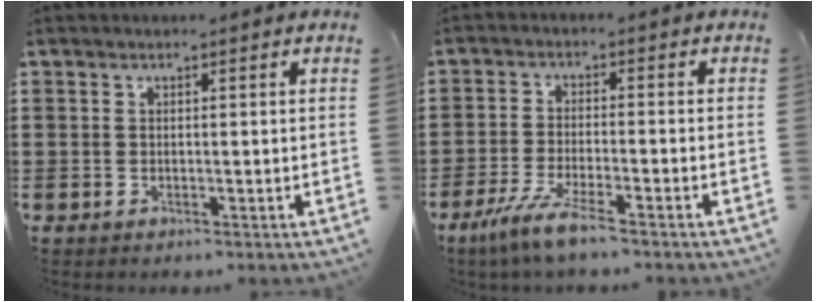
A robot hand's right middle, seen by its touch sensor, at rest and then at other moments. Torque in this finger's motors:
{"motor_torque": [2.14, 0.00, 0.47, 0.20]}